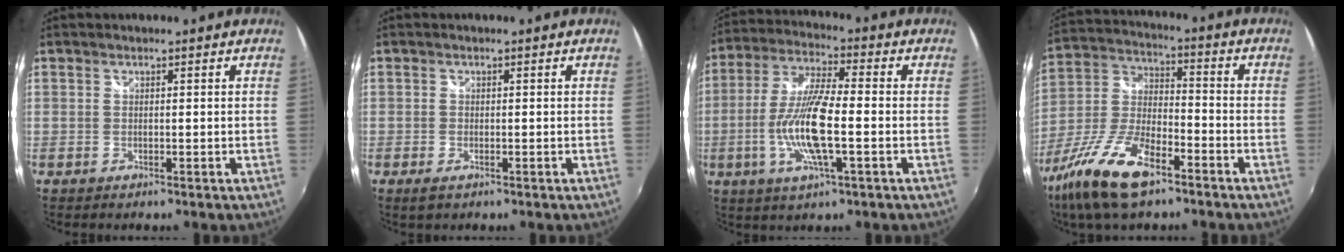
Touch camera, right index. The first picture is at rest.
{"total": 1.8, "force": [-1.1, 0.8, 1.1], "torque": [-0.022, -0.005, -0.018]}
{"total": 13.3, "force": [-3.0, 2.5, 12.7], "torque": [-0.258, -0.007, -0.058]}
{"total": 16.8, "force": [-10.7, 5.8, 11.7], "torque": [-0.258, -0.023, -0.208]}